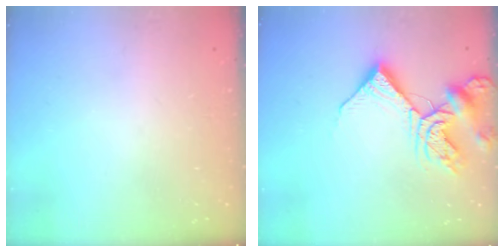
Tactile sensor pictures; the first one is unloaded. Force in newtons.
{"total": 13.6, "press": 13.6, "slide": 1.6}